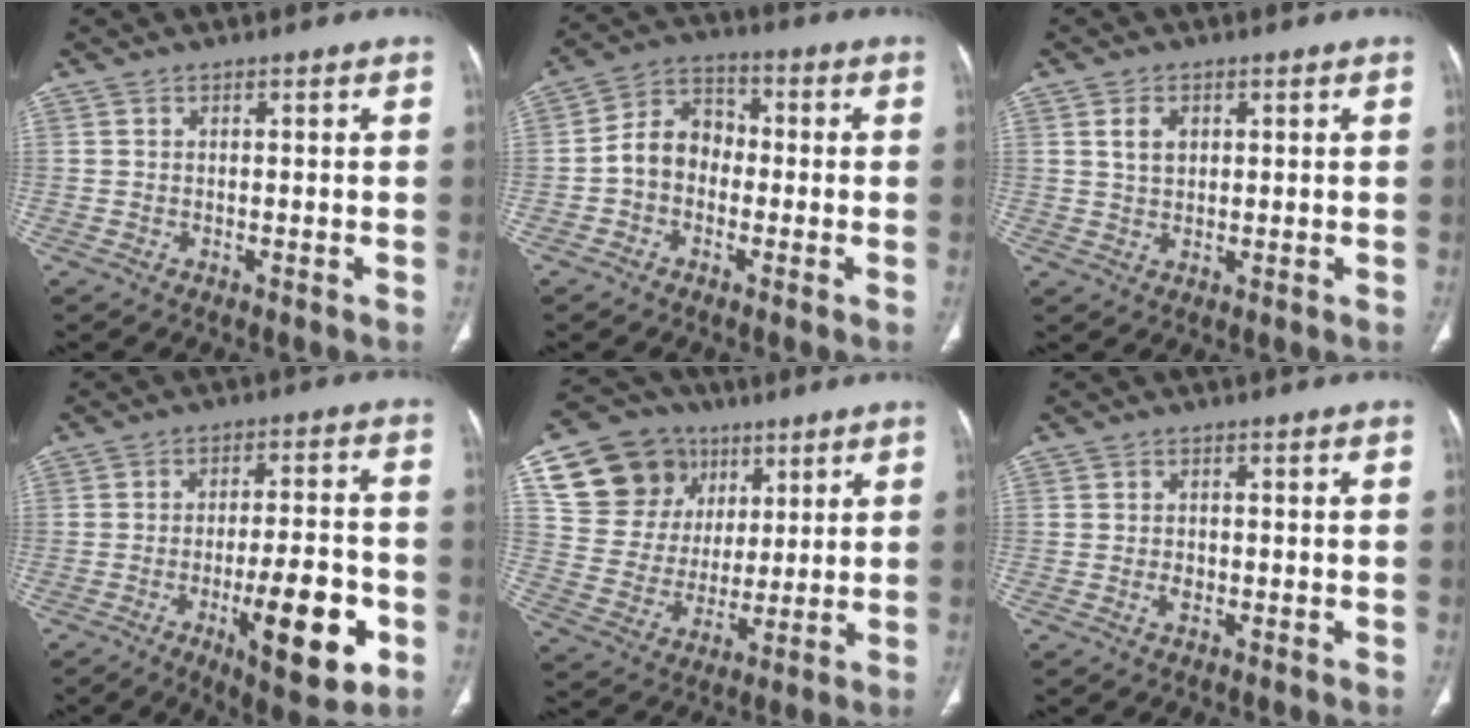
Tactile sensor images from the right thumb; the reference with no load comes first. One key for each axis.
{"total": 7.9, "fx": -1.5, "fy": 6.4, "fz": 4.5, "tx": -0.058, "ty": 0.034, "tz": -0.044}
{"total": 3.4, "fx": 1.1, "fy": 2.3, "fz": 2.2, "tx": -0.031, "ty": -0.003, "tz": 0.022}
{"total": 15.7, "fx": -5.6, "fy": 4.8, "fz": 13.9, "tx": -0.194, "ty": 0.018, "tz": -0.074}
{"total": 17.9, "fx": 8.2, "fy": 14.5, "fz": 6.7, "tx": -0.085, "ty": -0.001, "tz": 0.157}
{"total": 1.7, "fx": -0.5, "fy": 1.1, "fz": 1.2, "tx": -0.020, "ty": 0.002, "tz": -0.008}